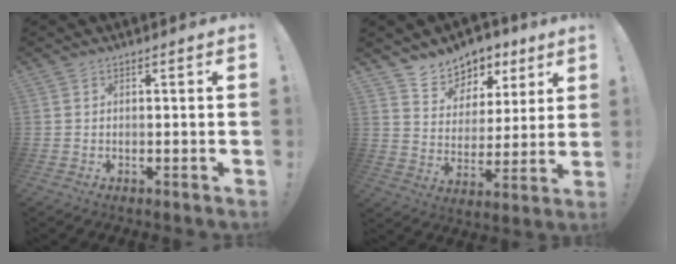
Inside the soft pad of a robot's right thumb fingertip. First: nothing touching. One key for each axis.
{"total": 8.9, "fx": 6.5, "fy": 6.0, "fz": 1.3, "tx": -0.021, "ty": -0.059, "tz": 0.121}